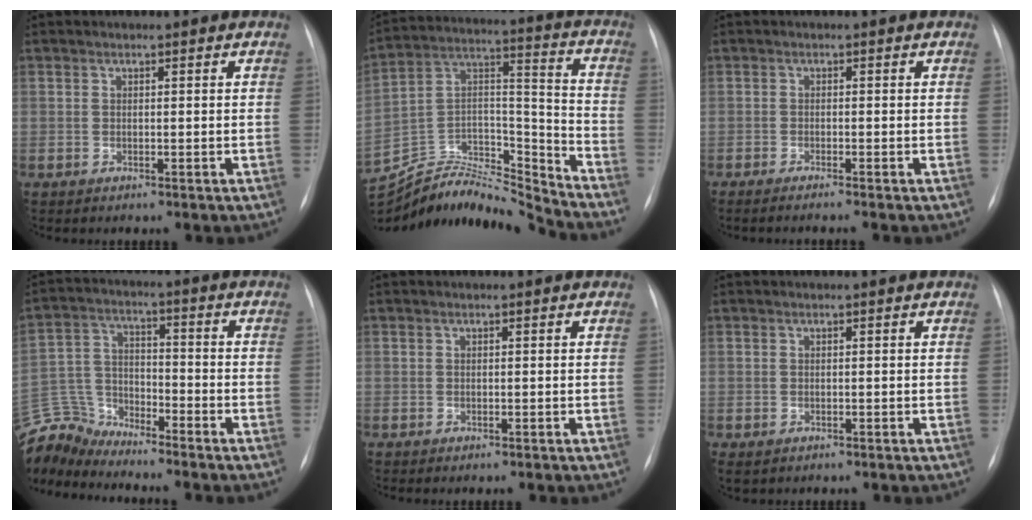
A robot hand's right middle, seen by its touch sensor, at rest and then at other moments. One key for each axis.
{"total": 19.5, "fx": -19.2, "fy": 1.0, "fz": 3.0, "tx": -0.050, "ty": 0.047, "tz": -0.330}
{"total": 2.9, "fx": -2.4, "fy": -0.6, "fz": 1.7, "tx": -0.018, "ty": 0.000, "tz": -0.032}
{"total": 9.8, "fx": -9.7, "fy": 0.8, "fz": -0.1, "tx": -0.008, "ty": 0.023, "tz": -0.193}
{"total": 0.0}
{"total": 0.9, "fx": -0.3, "fy": 0.6, "fz": 0.5, "tx": -0.011, "ty": 0.001, "tz": 0.002}